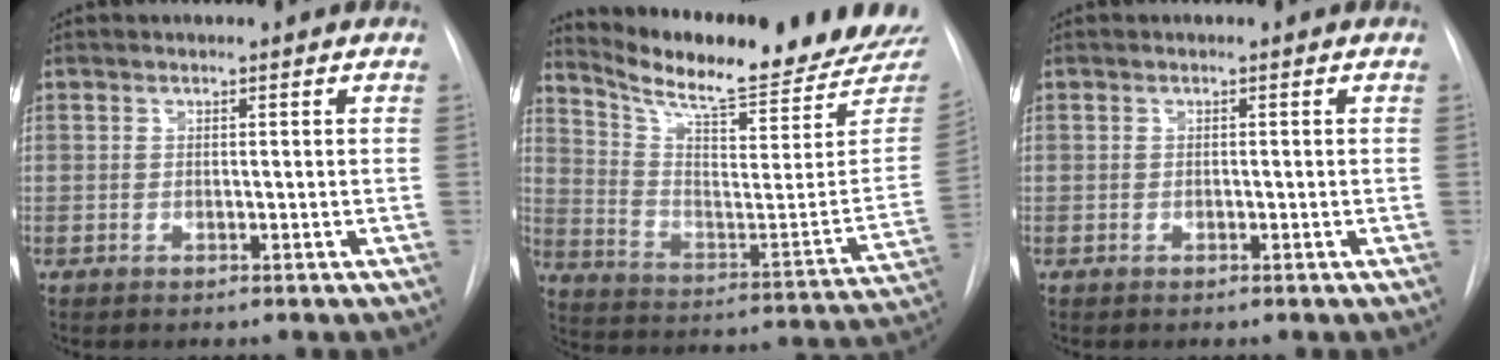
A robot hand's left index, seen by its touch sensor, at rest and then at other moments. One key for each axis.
{"total": 23.8, "fx": 22.0, "fy": 2.1, "fz": 9.0, "tx": -0.149, "ty": -0.088, "tz": 0.304}
{"total": 0.0}